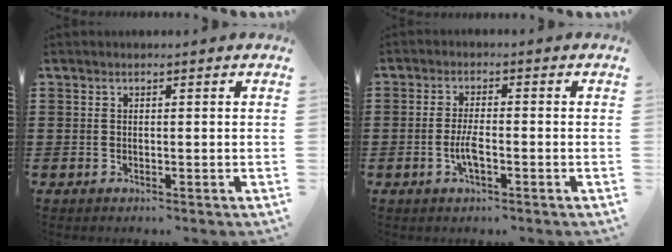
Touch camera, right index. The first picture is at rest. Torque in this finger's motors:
{"motor_torque": [1.62, 0.52, 0.05, 0.02]}